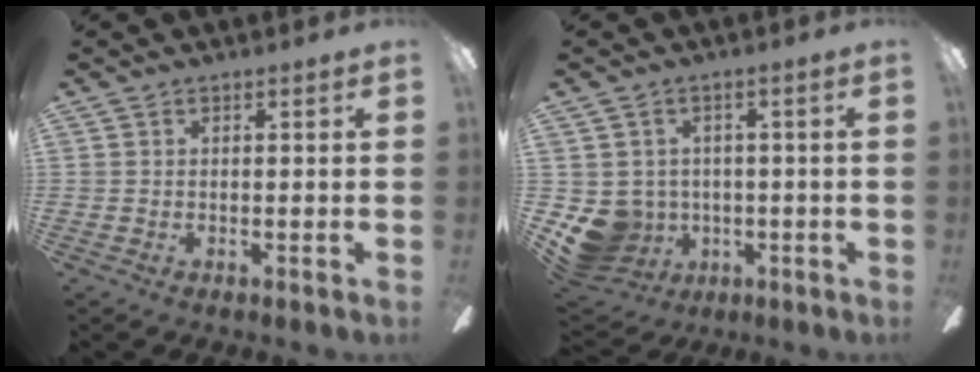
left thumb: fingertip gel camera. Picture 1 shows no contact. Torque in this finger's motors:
{"motor_torque": [0.09, 0.12, 0.13, -0.23, 0.02]}